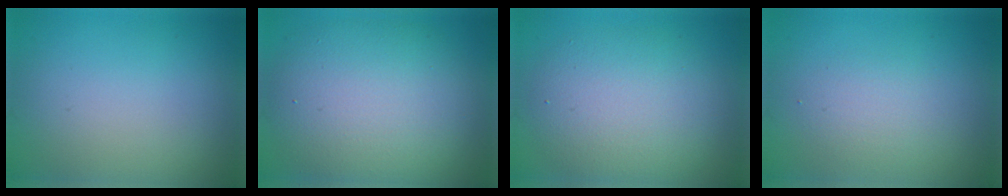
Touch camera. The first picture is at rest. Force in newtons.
{"total": 9.7, "press": 9.7, "slide": 0.6}
{"total": 6.1, "press": 6.1, "slide": 0.2}
{"total": 2.0, "press": 2.0, "slide": 0.2}